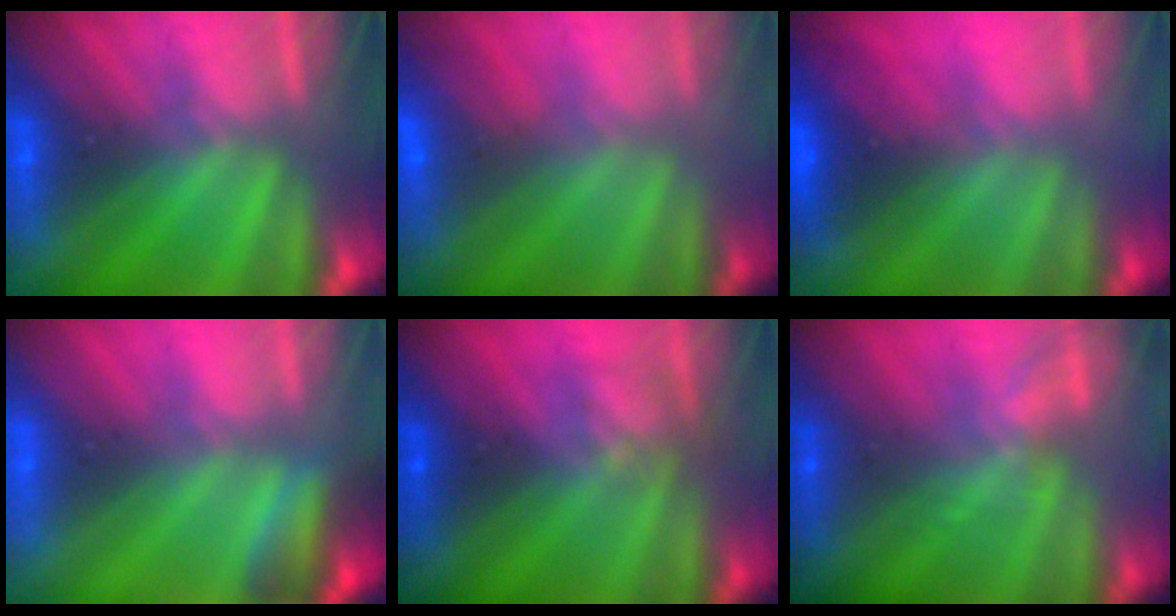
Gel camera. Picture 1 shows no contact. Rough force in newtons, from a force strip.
{"total": 2.8}
{"total": 2.5}
{"total": 2.7}
{"total": 2.4}
{"total": 1.8}